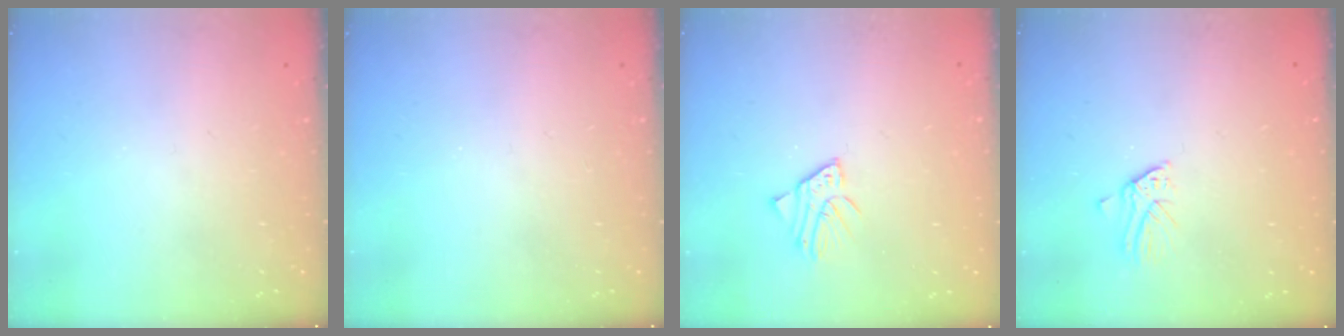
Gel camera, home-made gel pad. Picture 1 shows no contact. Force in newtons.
{"total": 0.0}
{"total": 2.8, "press": 2.8, "slide": 0.3}
{"total": 1.6, "press": 1.6, "slide": 0.1}